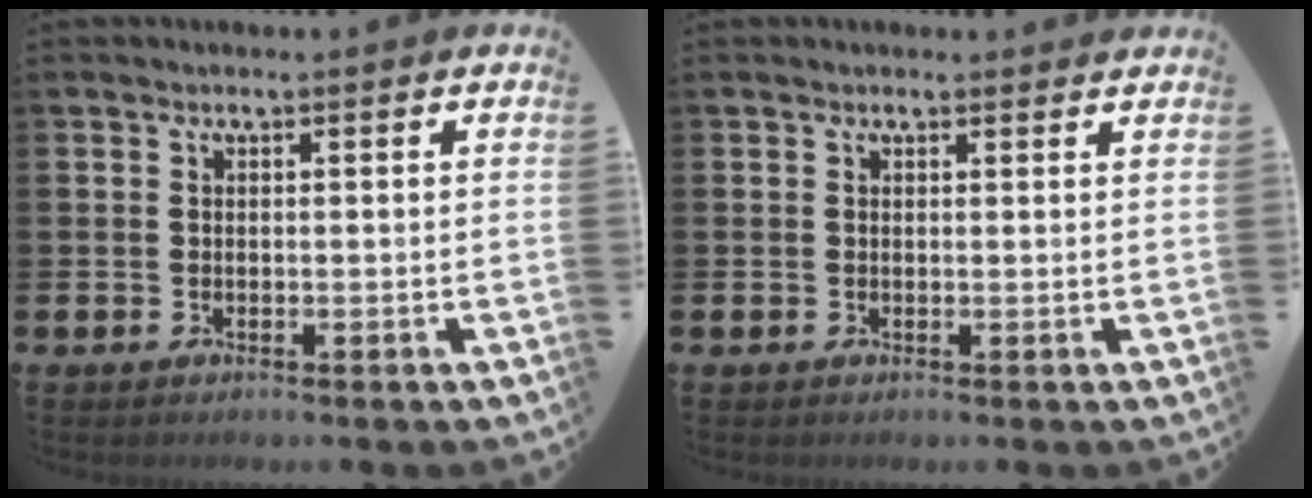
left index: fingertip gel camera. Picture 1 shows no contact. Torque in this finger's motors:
{"motor_torque": [0.76, -1.09, 0.16, 0.00]}